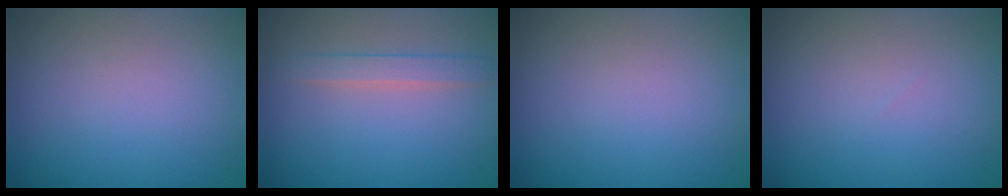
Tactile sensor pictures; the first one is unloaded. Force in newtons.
{"total": 1.8, "press": 1.8, "slide": 0.2}
{"total": 0.0}
{"total": 0.0}